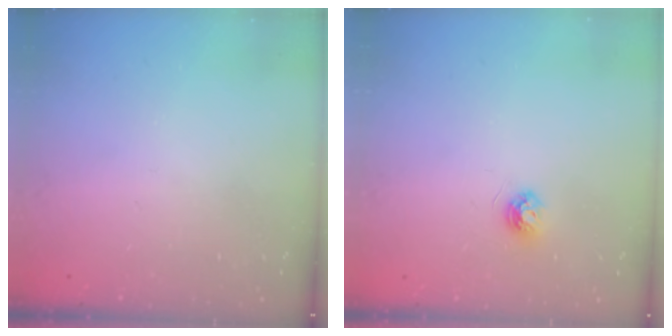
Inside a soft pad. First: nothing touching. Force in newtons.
{"total": 4.5, "press": 4.5, "slide": 0.7}